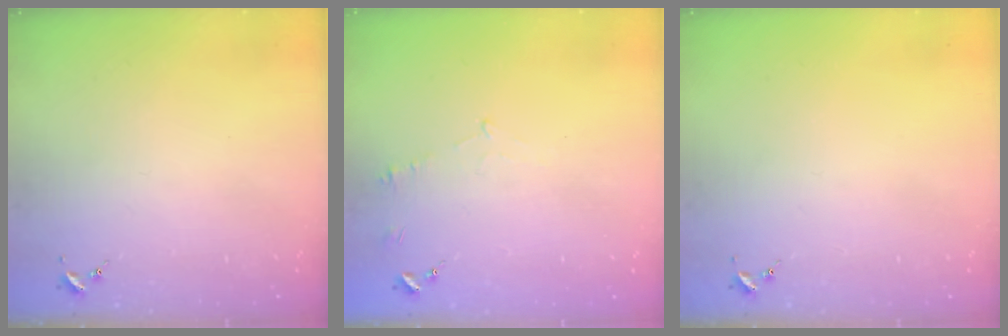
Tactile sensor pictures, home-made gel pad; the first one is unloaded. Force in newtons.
{"total": 4.5, "press": 4.2, "slide": 1.4}
{"total": 0.0}